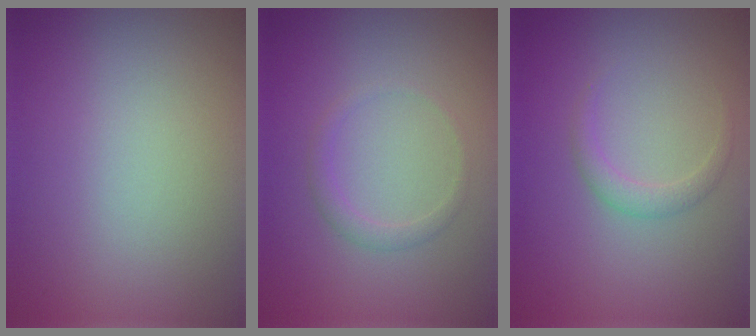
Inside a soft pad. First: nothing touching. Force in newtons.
{"total": 1.3, "press": 1.3, "slide": 0.0}
{"total": 1.4, "press": 1.4, "slide": 0.1}